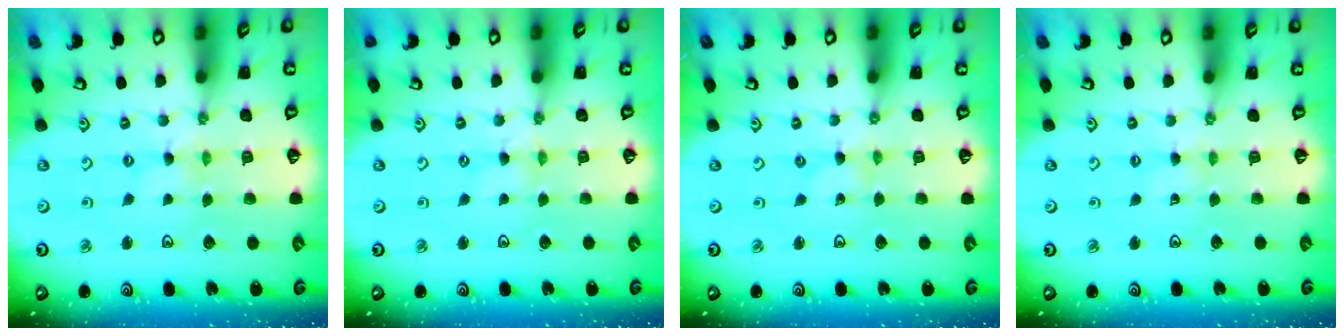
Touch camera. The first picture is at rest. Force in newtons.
{"total": 0.0}
{"total": 0.0}
{"total": 1.1, "press": 1.1, "slide": 0.2}